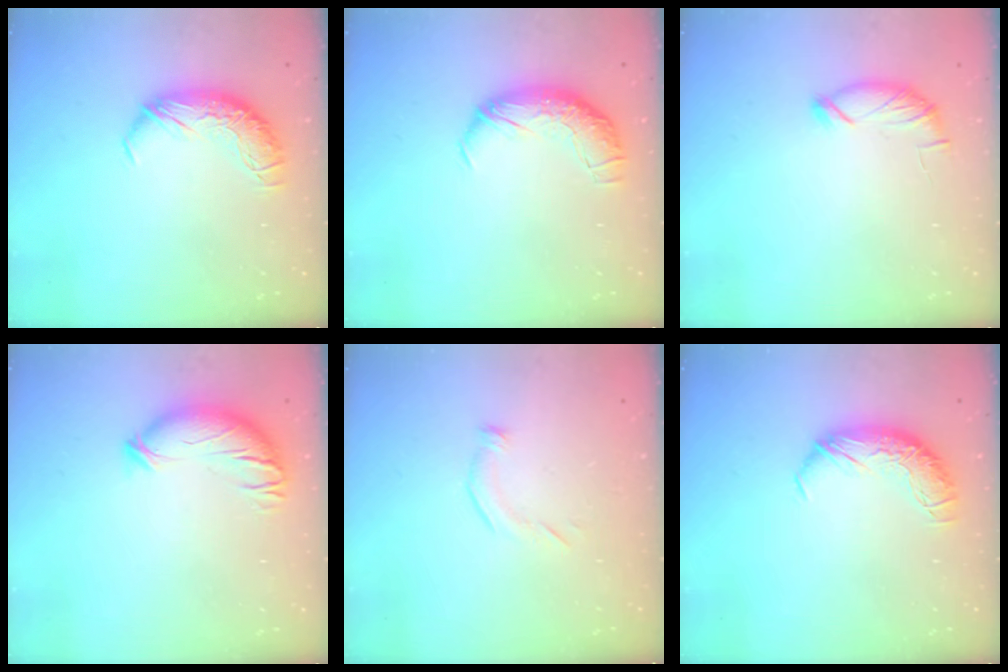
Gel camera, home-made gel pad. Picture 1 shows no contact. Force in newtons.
{"total": 2.3, "press": 0.9, "slide": 2.2}
{"total": 6.0, "press": 6.0, "slide": 0.4}
{"total": 3.7, "press": 2.9, "slide": 2.4}
{"total": 4.4, "press": 4.4, "slide": 0.6}
{"total": 0.0}